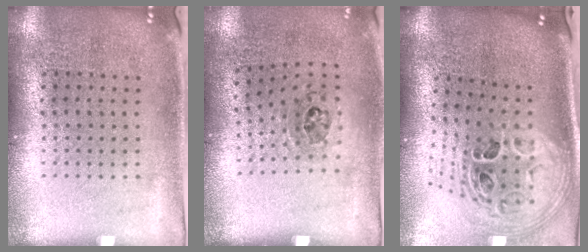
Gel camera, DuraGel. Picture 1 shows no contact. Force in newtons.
{"total": 1.1, "press": 0.7, "slide": 0.8}
{"total": 2.9, "press": 2.0, "slide": 2.0}